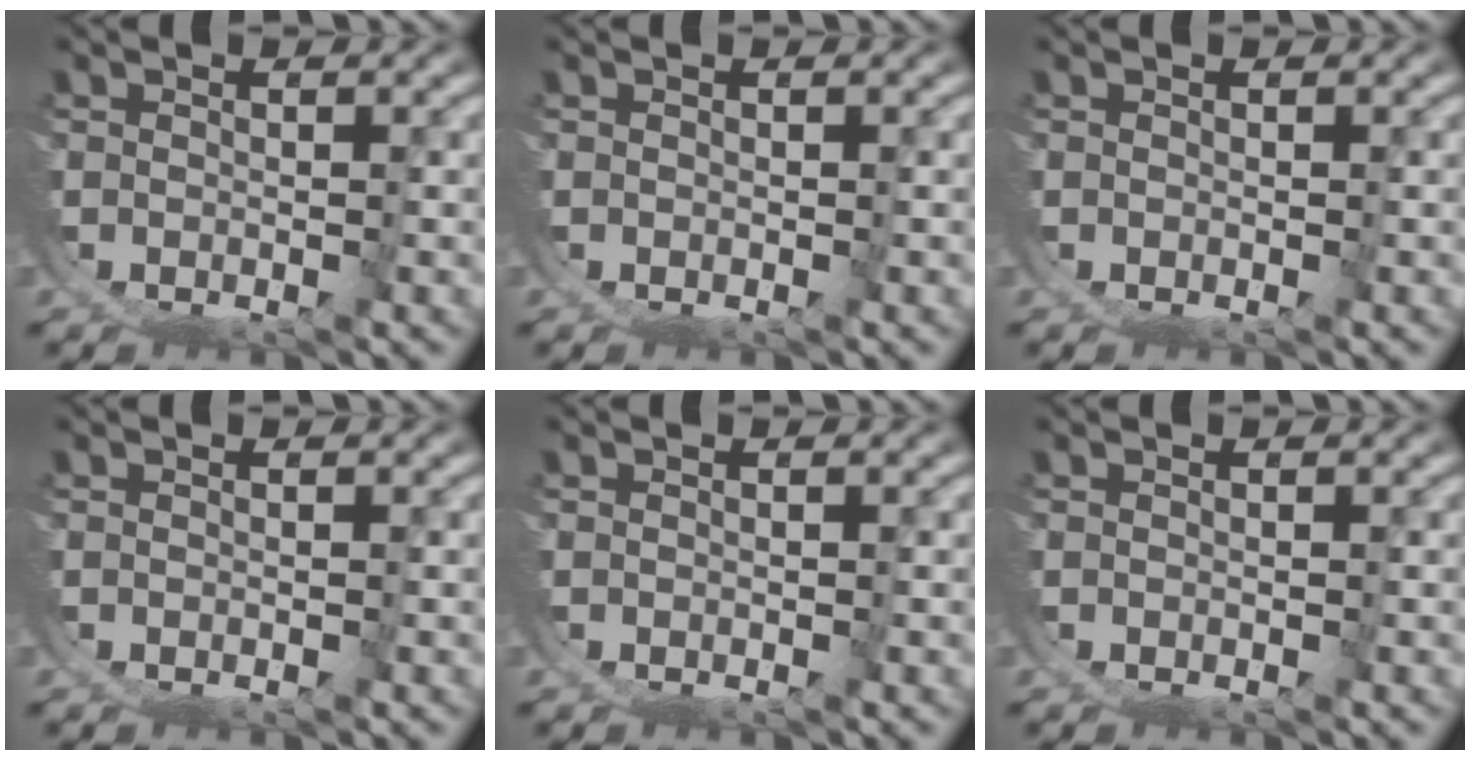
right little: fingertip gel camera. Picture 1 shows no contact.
{"total": 0.0}
{"total": 0.0}
{"total": 0.0}
{"total": 0.0}
{"total": 0.0}